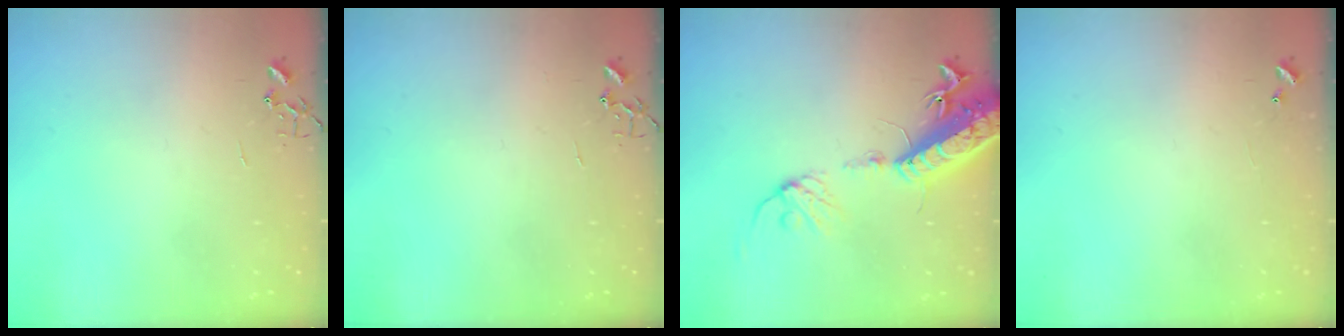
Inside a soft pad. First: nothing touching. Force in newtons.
{"total": 0.0}
{"total": 17.9, "press": 17.4, "slide": 4.2}
{"total": 5.0, "press": 5.0, "slide": 0.6}